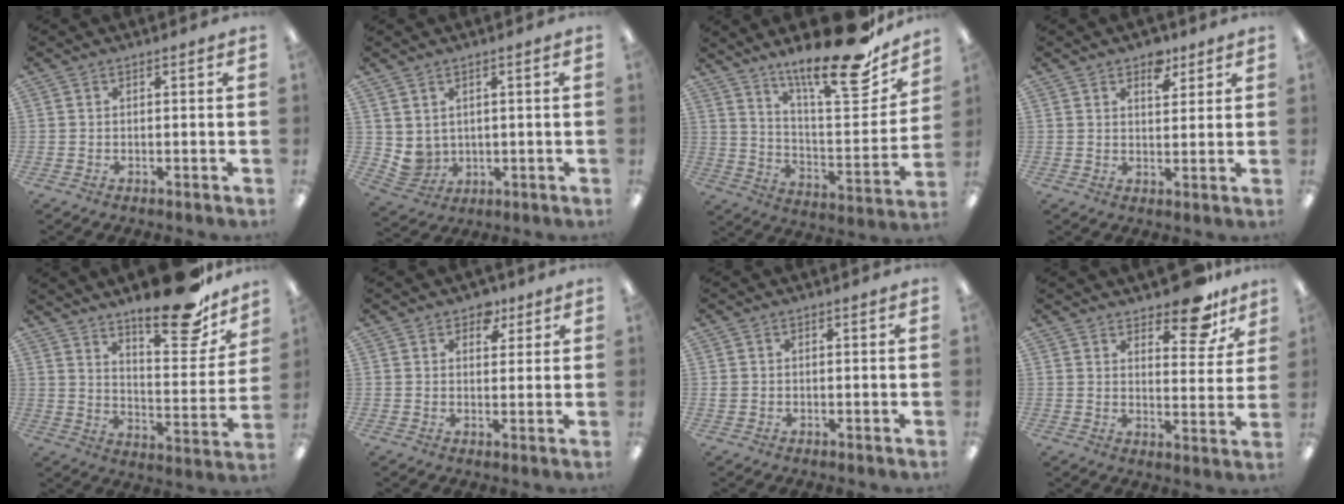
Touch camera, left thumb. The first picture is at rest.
{"total": 4.2, "force": [2.1, 3.6, 0.7], "torque": [-0.032, -0.010, 0.043]}
{"total": 21.1, "force": [16.5, 4.2, 12.6], "torque": [-0.198, -0.123, 0.267]}
{"total": 5.3, "force": [3.7, 2.9, 2.5], "torque": [-0.010, -0.020, 0.058]}
{"total": 18.3, "force": [14.6, 5.4, 9.6], "torque": [-0.133, -0.105, 0.240]}
{"total": 5.0, "force": [3.2, 3.4, 1.7], "torque": [-0.004, -0.010, 0.052]}
{"total": 0.9, "force": [0.1, 0.8, -0.2], "torque": [0.003, 0.005, 0.000]}
{"total": 10.8, "force": [8.6, 4.0, 5.3], "torque": [-0.055, -0.057, 0.147]}